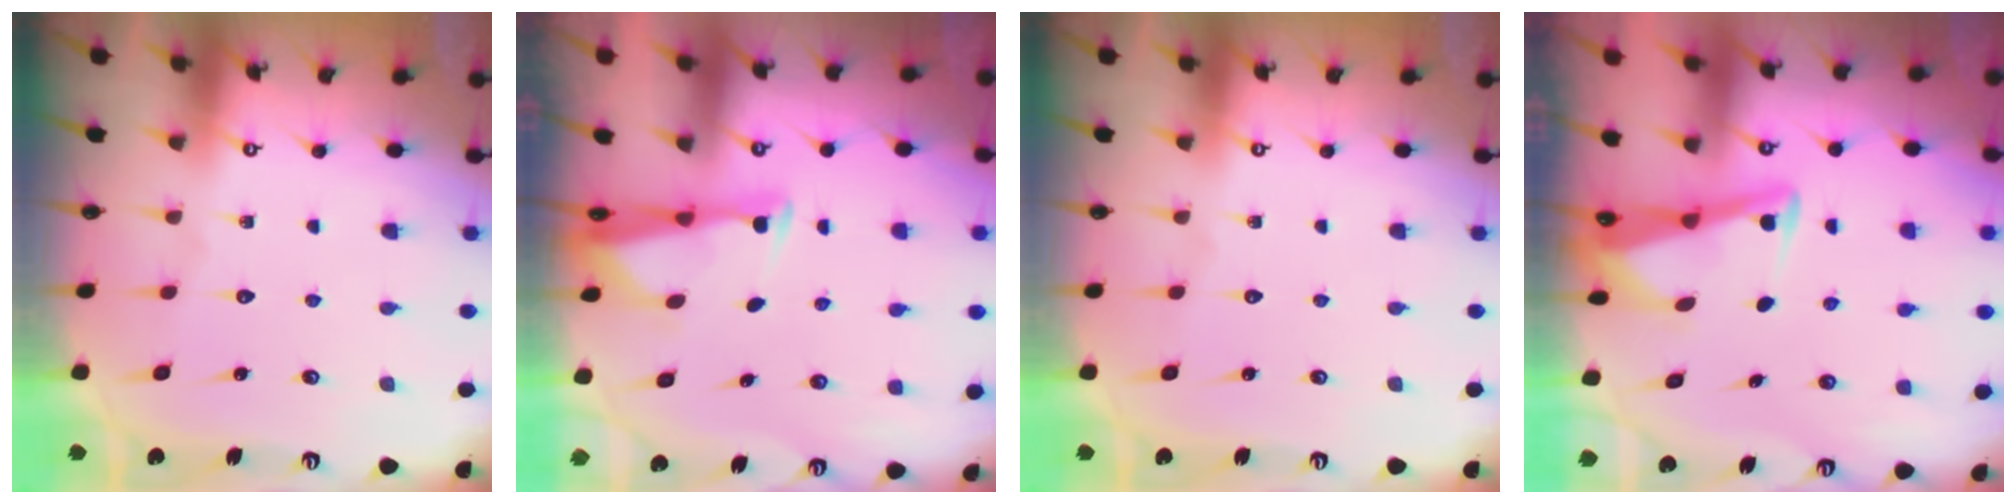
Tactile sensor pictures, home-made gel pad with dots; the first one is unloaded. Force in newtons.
{"total": 2.9, "press": 2.8, "slide": 0.8}
{"total": 0.0}
{"total": 3.4, "press": 3.4, "slide": 0.3}